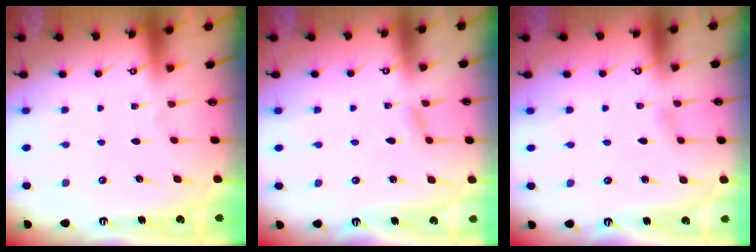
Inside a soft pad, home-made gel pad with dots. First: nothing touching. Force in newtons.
{"total": 3.7, "press": 3.7, "slide": 0.3}
{"total": 2.6, "press": 2.6, "slide": 0.4}